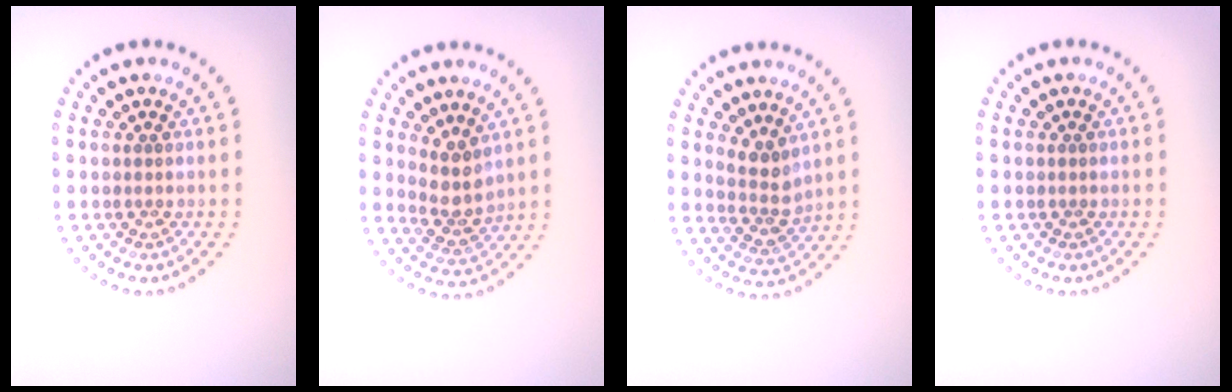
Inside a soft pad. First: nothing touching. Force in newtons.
{"total": 2.9, "press": 2.4, "slide": 1.7}
{"total": 2.5, "press": 2.1, "slide": 1.5}
{"total": 0.0}